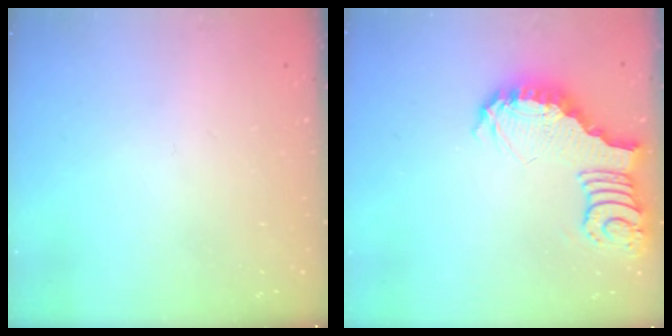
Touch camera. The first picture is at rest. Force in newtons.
{"total": 3.8, "press": 3.7, "slide": 0.8}